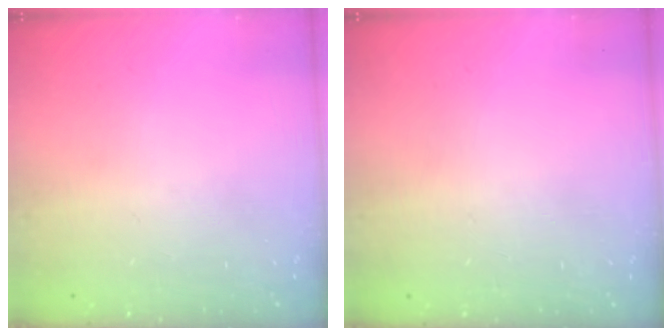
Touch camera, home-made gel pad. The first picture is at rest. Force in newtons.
{"total": 2.6, "press": 2.6, "slide": 0.2}